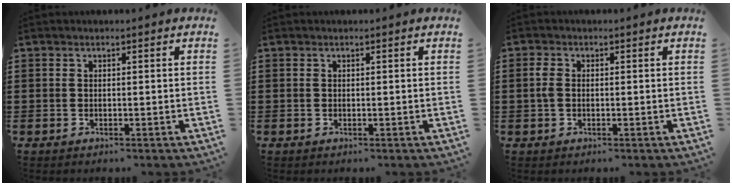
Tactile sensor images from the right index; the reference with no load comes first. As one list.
[{"total": 0.0}, {"total": 2.1, "force": [0.0, 1.3, 1.7], "torque": [-0.050, 0.001, -0.005]}]